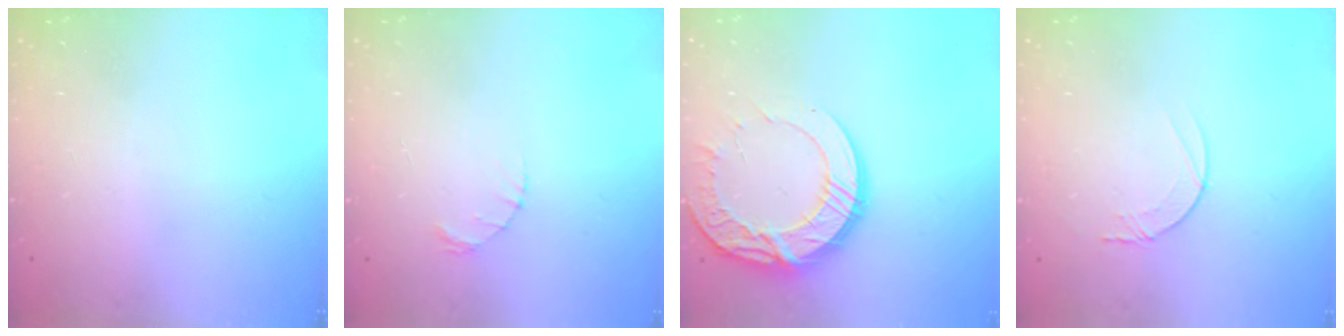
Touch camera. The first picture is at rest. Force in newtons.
{"total": 1.4, "press": 1.4, "slide": 0.2}
{"total": 15.6, "press": 15.5, "slide": 1.2}
{"total": 4.2, "press": 4.2, "slide": 0.5}